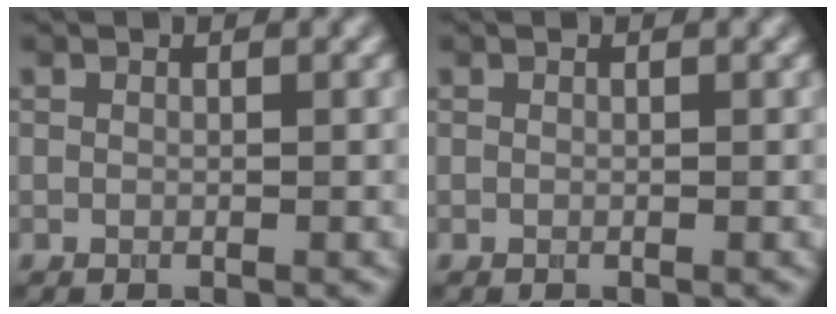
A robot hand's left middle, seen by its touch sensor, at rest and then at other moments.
{"total": 0.0}